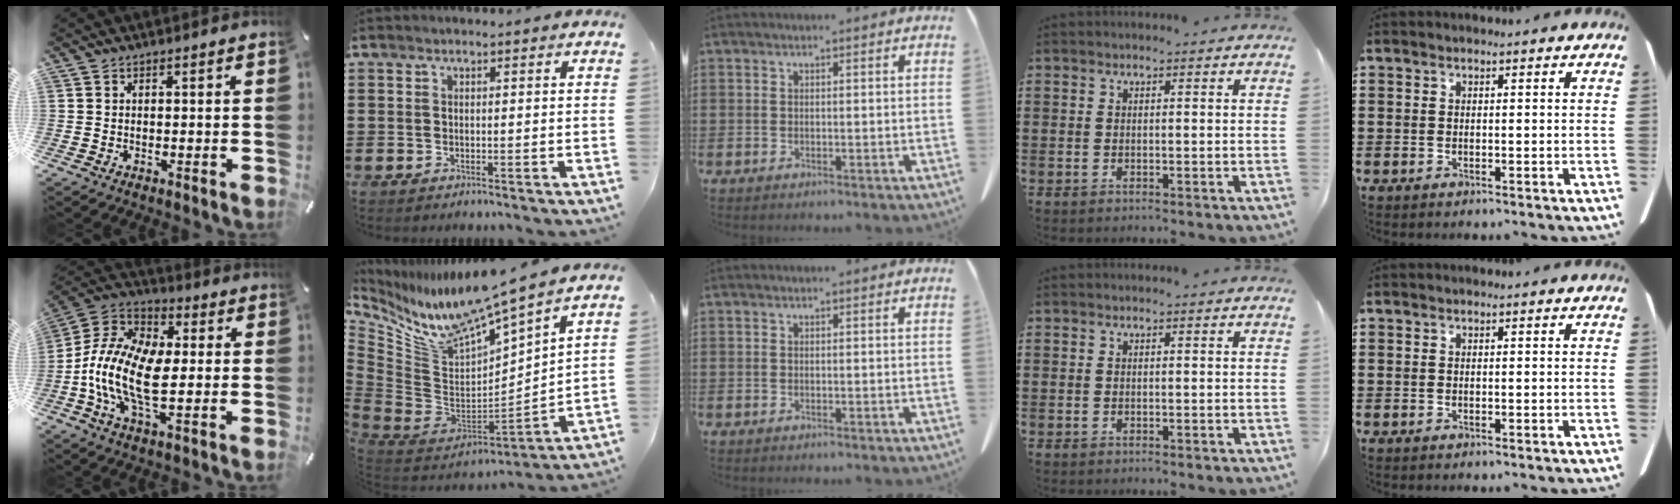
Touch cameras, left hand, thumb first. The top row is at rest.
{"thumb": {"total": 14.3, "force": [-3.2, 7.6, 11.7], "torque": [-0.274, -0.013, -0.066]}, "index": {"total": 10.6, "force": [9.3, 0.8, 4.9], "torque": [-0.140, -0.080, 0.156]}}